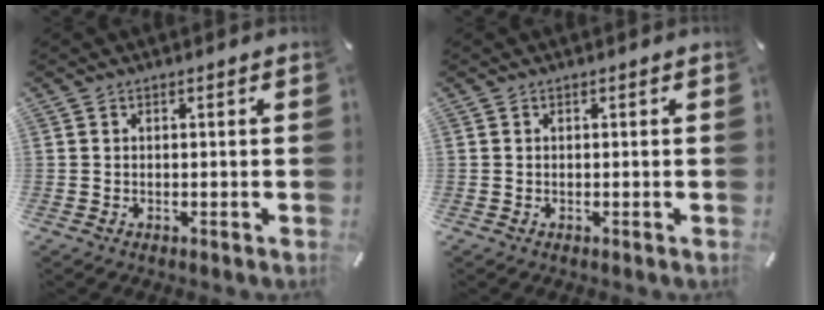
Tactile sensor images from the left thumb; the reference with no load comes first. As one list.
[{"total": 0.0}]